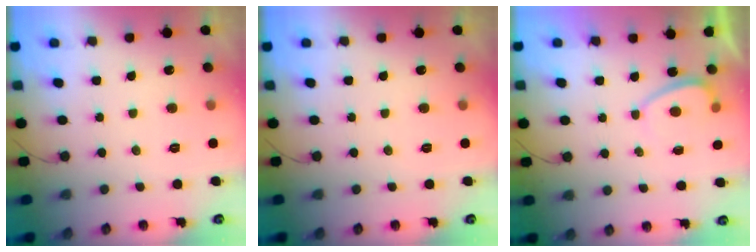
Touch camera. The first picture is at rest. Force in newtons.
{"total": 0.0}
{"total": 1.8, "press": 1.7, "slide": 0.6}